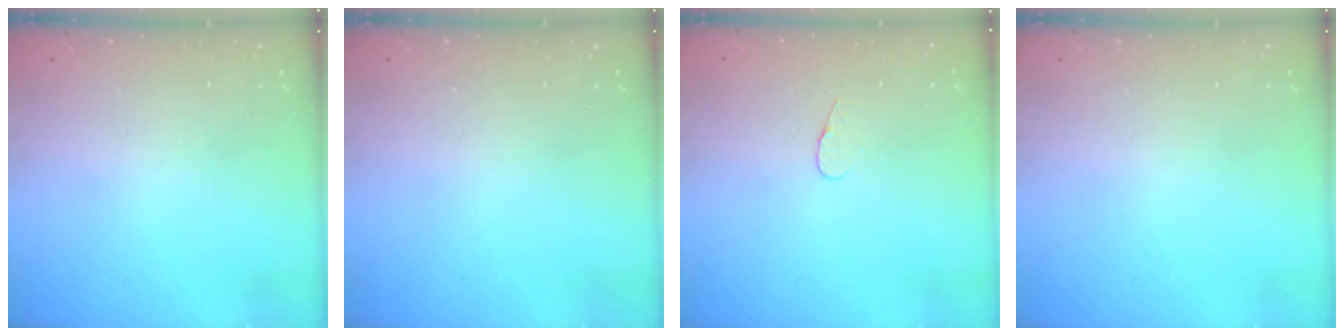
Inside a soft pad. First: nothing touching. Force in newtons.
{"total": 0.0}
{"total": 4.0, "press": 4.0, "slide": 0.4}
{"total": 0.0}